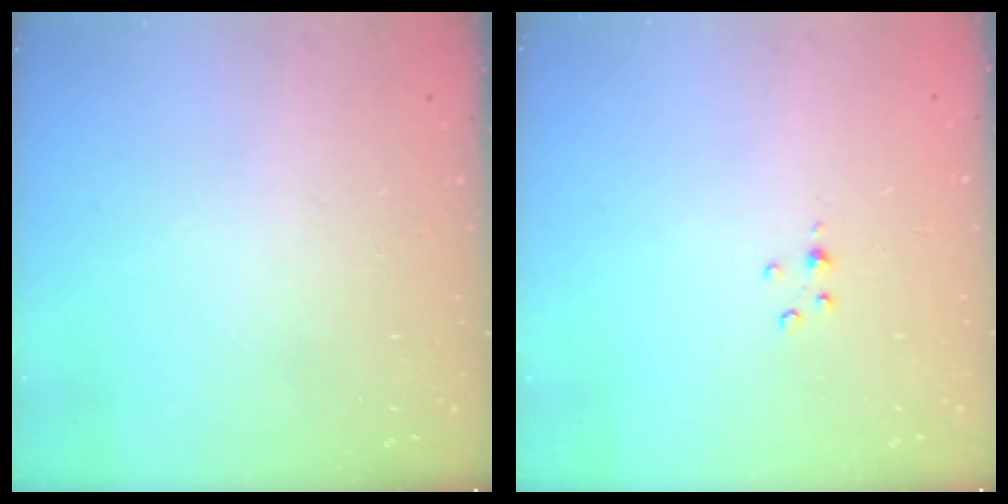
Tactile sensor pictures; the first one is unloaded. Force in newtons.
{"total": 2.2, "press": 2.2, "slide": 0.4}